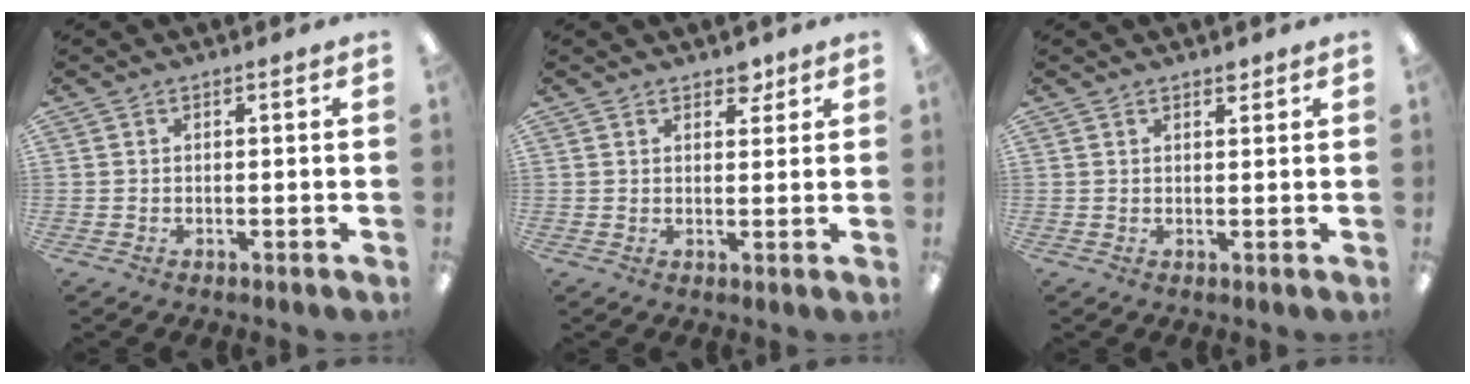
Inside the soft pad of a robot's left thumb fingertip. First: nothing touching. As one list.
[{"total": 3.2, "force": [2.5, 1.6, 1.3], "torque": [-0.006, -0.010, 0.041]}, {"total": 1.5, "force": [1.3, 0.5, 0.6], "torque": [-0.005, -0.004, 0.023]}]